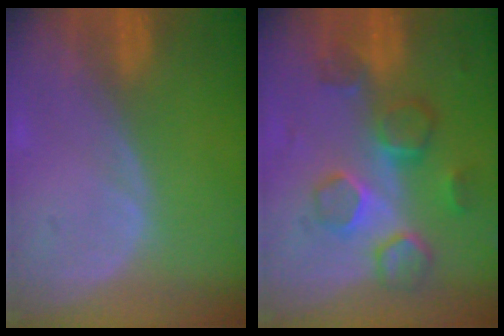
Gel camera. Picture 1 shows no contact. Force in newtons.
{"total": 8.6, "press": 7.7, "slide": 3.9}